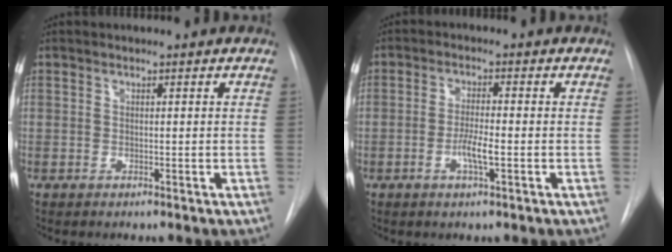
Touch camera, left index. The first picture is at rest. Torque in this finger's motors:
{"motor_torque": [0.71, 0.19, 0.12, 0.03]}